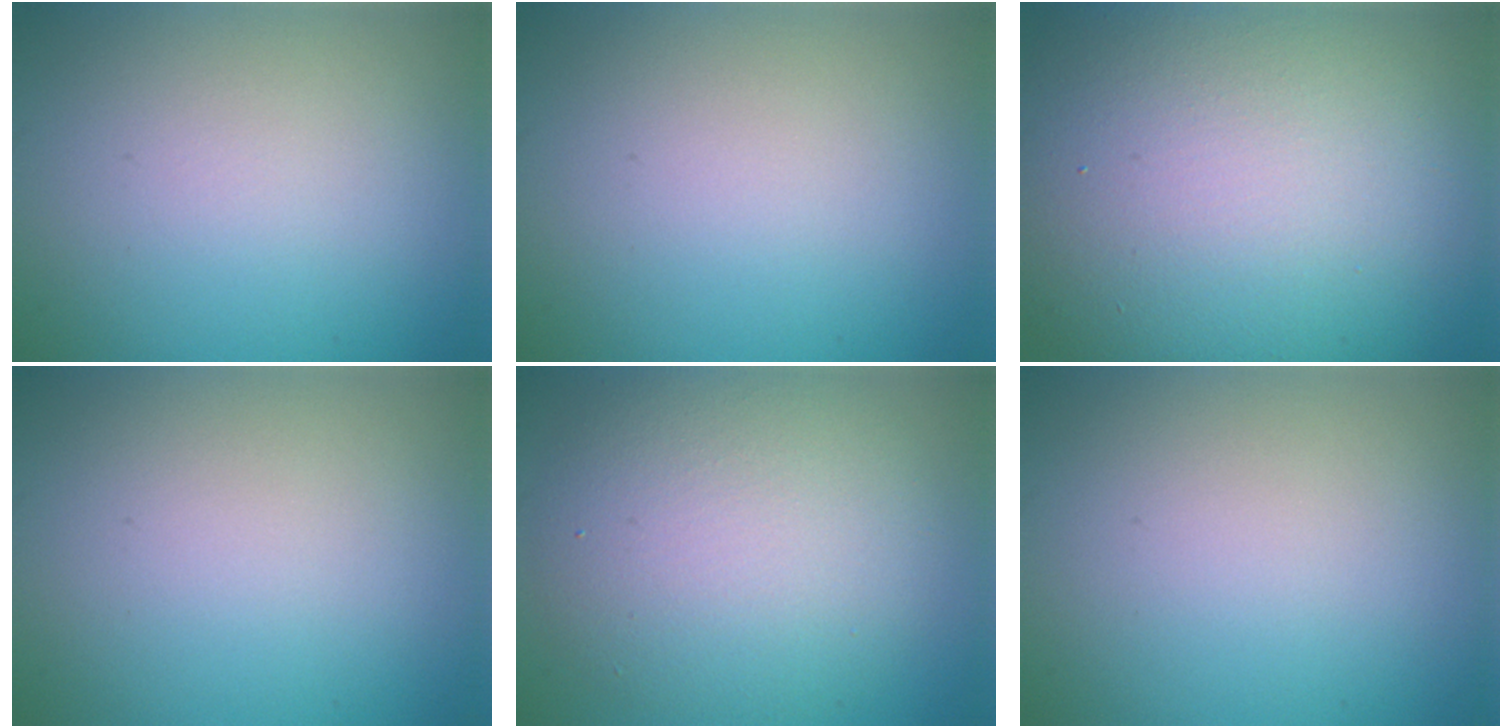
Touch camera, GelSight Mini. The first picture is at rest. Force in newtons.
{"total": 0.0}
{"total": 16.6, "press": 16.6, "slide": 0.8}
{"total": 0.0}
{"total": 7.7, "press": 7.6, "slide": 0.6}
{"total": 0.0}